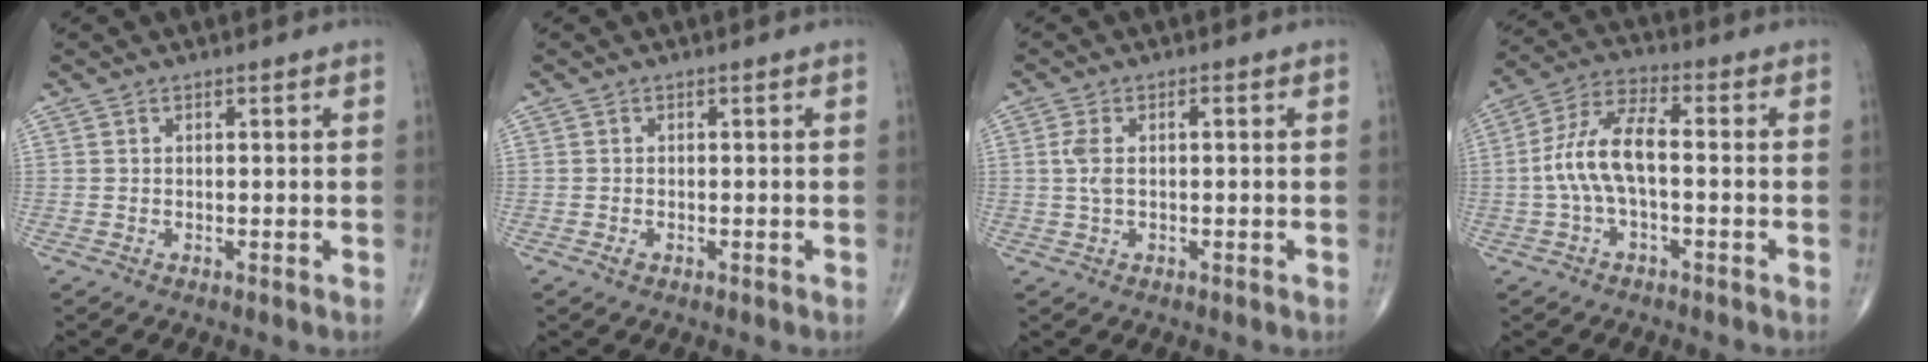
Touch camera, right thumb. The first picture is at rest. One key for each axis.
{"total": 0.8, "fx": -0.4, "fy": 0.5, "fz": 0.5, "tx": -0.011, "ty": 0.000, "tz": -0.007}
{"total": 3.7, "fx": 0.4, "fy": 1.6, "fz": 3.3, "tx": -0.088, "ty": 0.014, "tz": 0.008}
{"total": 9.9, "fx": -1.0, "fy": 4.1, "fz": 8.9, "tx": -0.192, "ty": 0.038, "tz": -0.024}